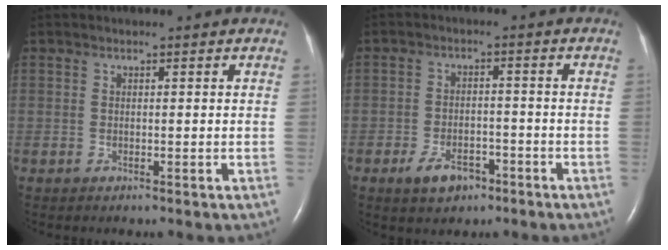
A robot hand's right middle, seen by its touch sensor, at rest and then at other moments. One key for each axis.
{"total": 5.0, "fx": -3.0, "fy": 2.8, "fz": 2.8, "tx": -0.052, "ty": 0.002, "tz": -0.044}